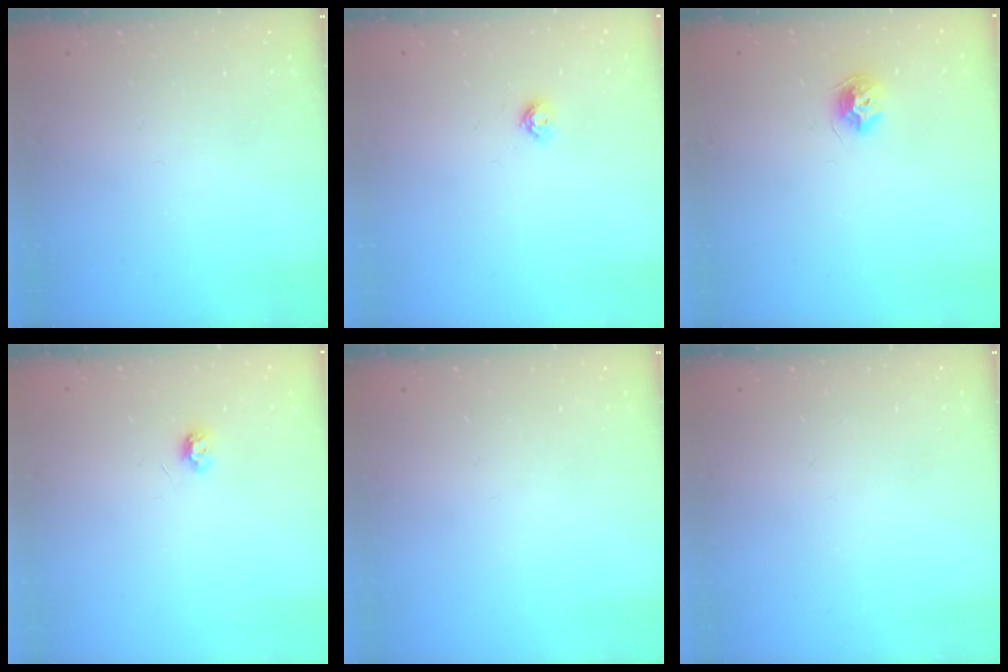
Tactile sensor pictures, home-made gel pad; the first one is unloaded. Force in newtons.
{"total": 3.5, "press": 3.4, "slide": 0.4}
{"total": 8.1, "press": 8.1, "slide": 0.1}
{"total": 4.3, "press": 4.3, "slide": 0.5}
{"total": 0.0}
{"total": 0.0}